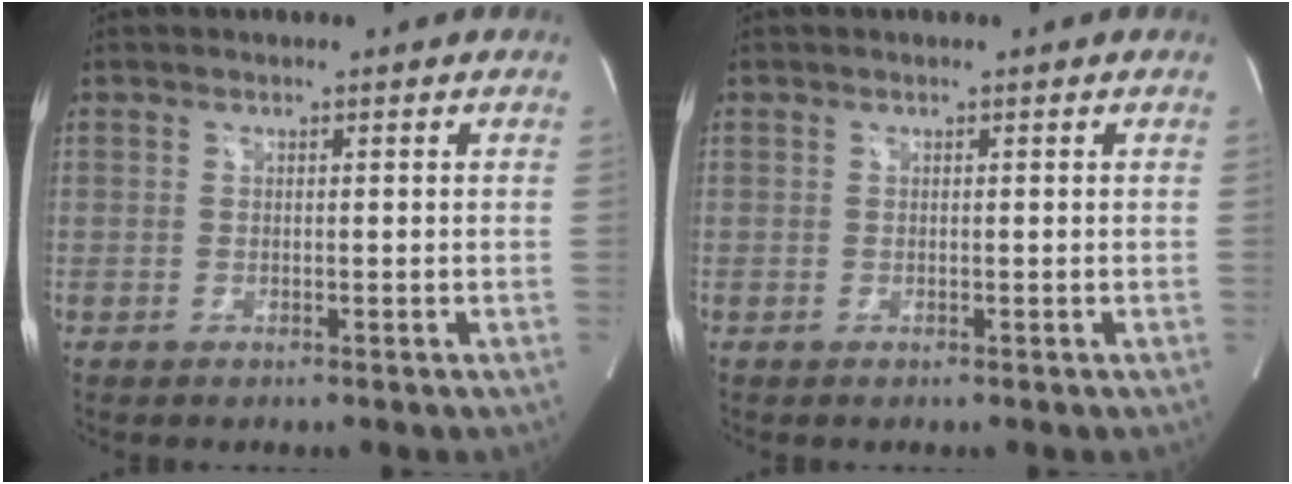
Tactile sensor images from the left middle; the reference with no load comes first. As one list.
[{"total": 0.0}]